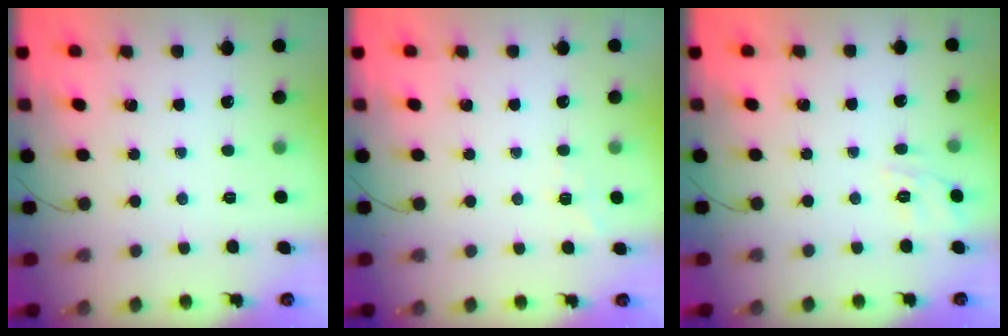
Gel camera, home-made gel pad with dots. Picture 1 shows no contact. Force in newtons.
{"total": 5.7, "press": 5.4, "slide": 1.6}
{"total": 8.0, "press": 7.8, "slide": 1.8}